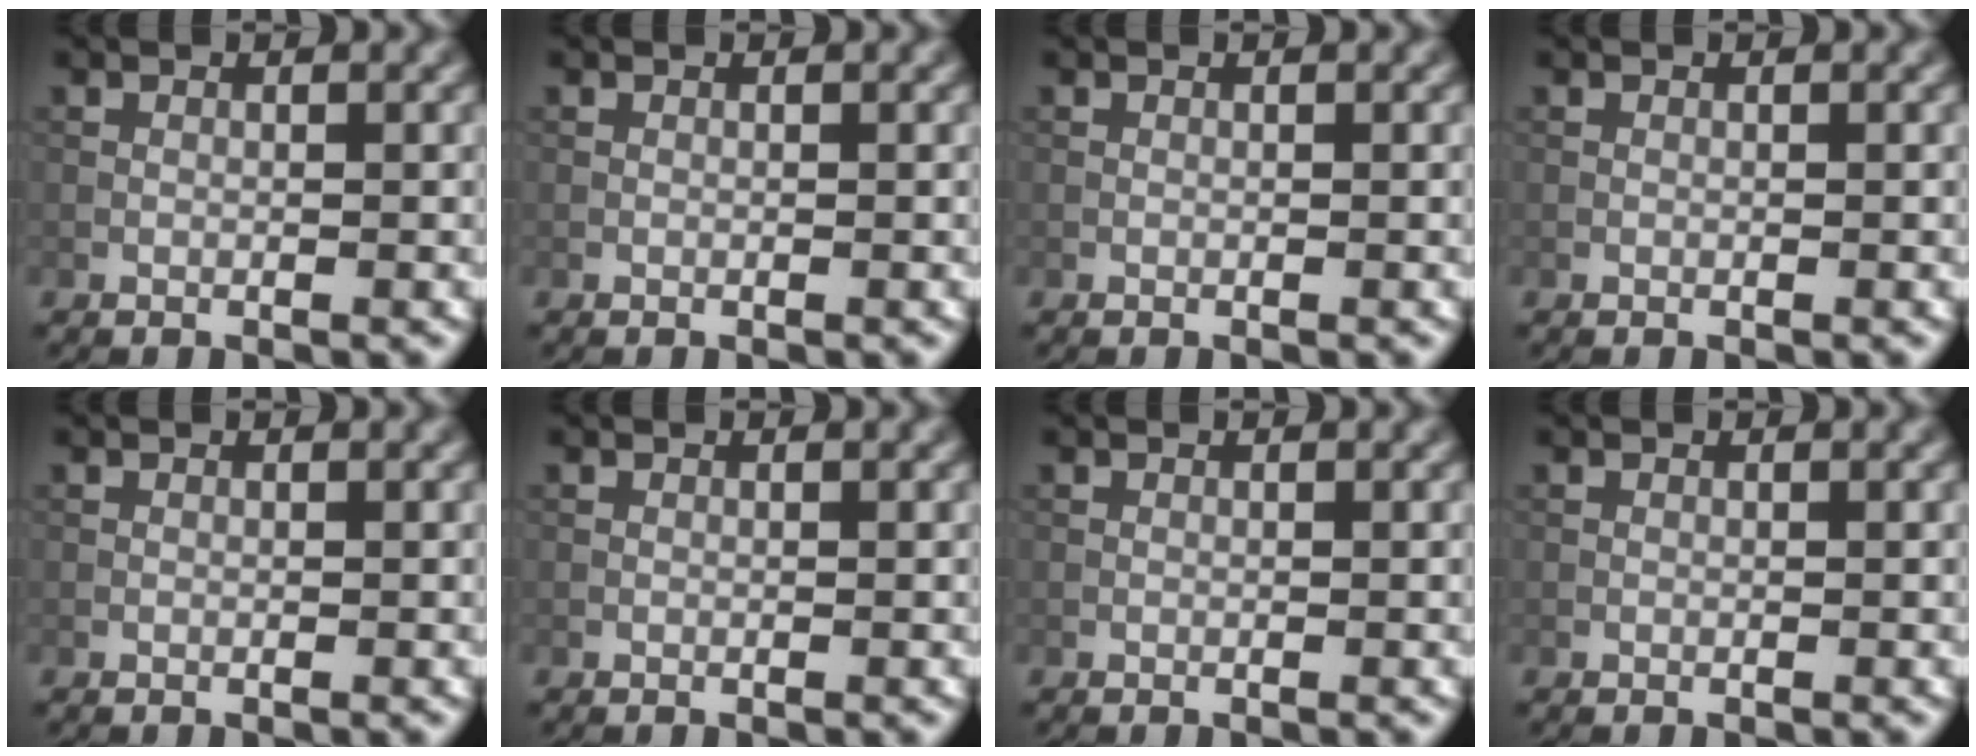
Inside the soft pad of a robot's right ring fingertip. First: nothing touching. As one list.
[{"total": 0.0}, {"total": 0.0}, {"total": 0.0}, {"total": 0.0}, {"total": 0.0}, {"total": 0.0}, {"total": 0.0}]